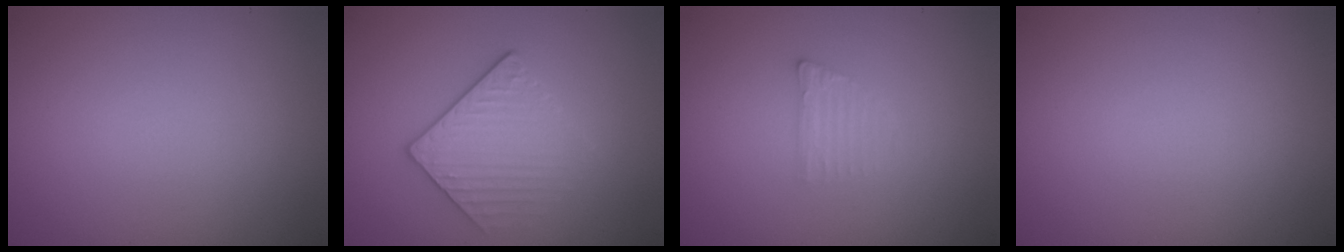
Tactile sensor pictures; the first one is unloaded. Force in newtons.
{"total": 2.9, "press": 2.6, "slide": 1.2}
{"total": 1.2, "press": 1.2, "slide": 0.3}
{"total": 0.0}